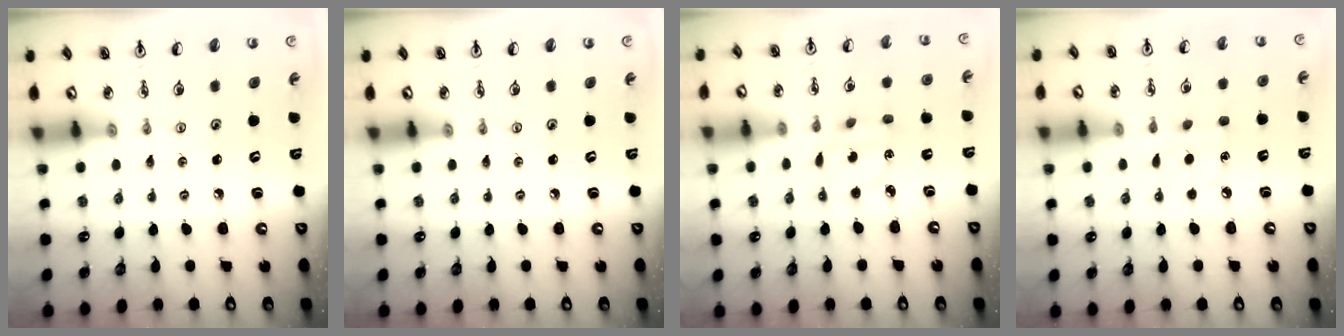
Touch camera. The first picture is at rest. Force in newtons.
{"total": 0.0}
{"total": 3.5, "press": 3.4, "slide": 0.6}
{"total": 6.1, "press": 6.1, "slide": 0.6}